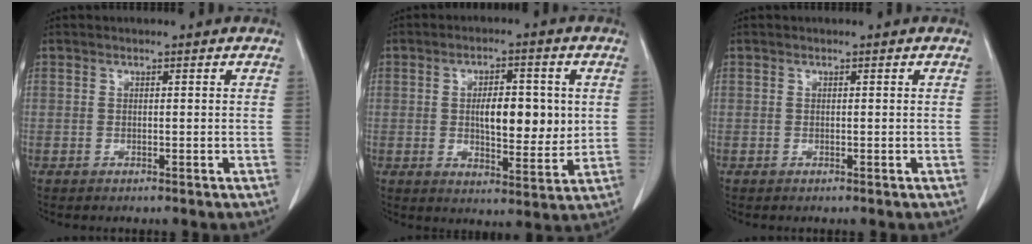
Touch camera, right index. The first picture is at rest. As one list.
[{"total": 9.1, "force": [1.0, 3.4, 8.4], "torque": [-0.131, 0.001, 0.019]}, {"total": 0.0}]